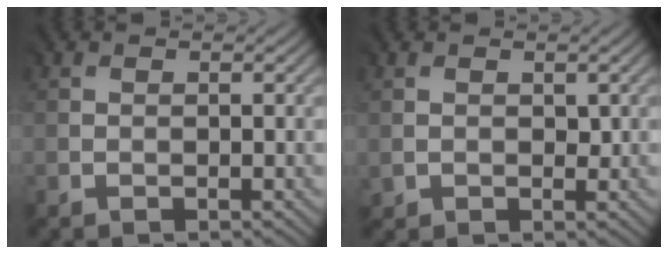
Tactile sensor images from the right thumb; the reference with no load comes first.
{"total": 1.3, "force": [0.5, 1.1, 0.4], "torque": [-0.007, -0.002, 0.012]}